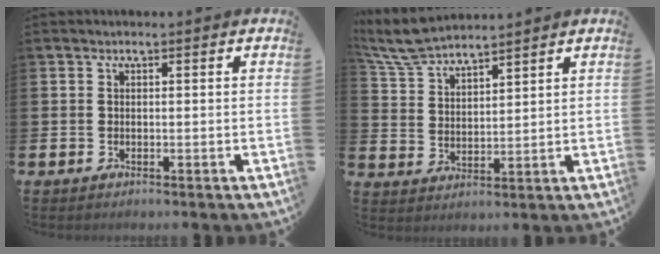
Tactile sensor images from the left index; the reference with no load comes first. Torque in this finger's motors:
{"motor_torque": [0.21, -0.34, 0.50, 0.21]}